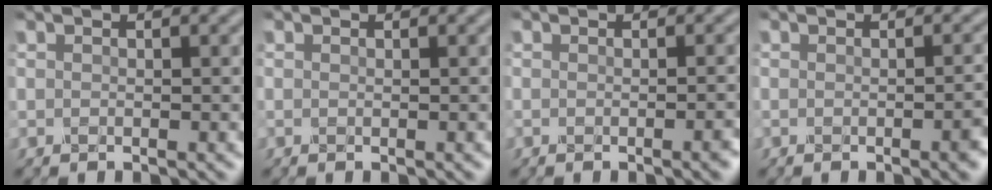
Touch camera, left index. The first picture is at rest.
{"total": 0.0}
{"total": 2.2, "force": [-0.8, 1.0, 1.8], "torque": [0.000, 0.007, -0.015]}
{"total": 2.9, "force": [-1.0, 1.0, 2.5], "torque": [-0.020, 0.003, -0.013]}